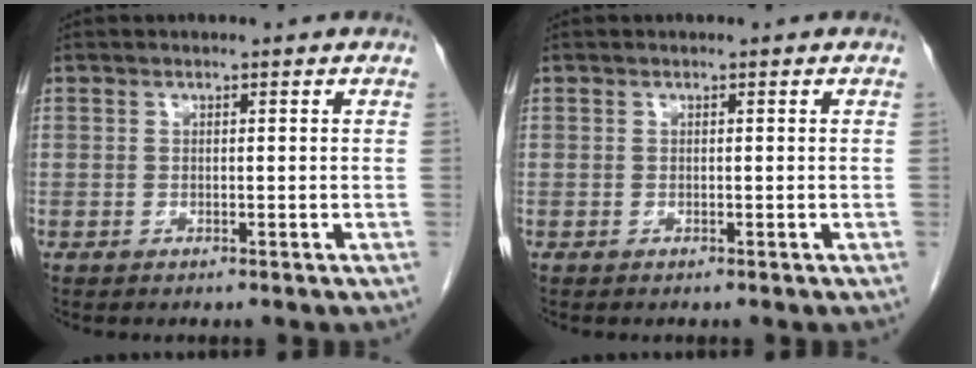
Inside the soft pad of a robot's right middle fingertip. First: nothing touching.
{"total": 0.0}